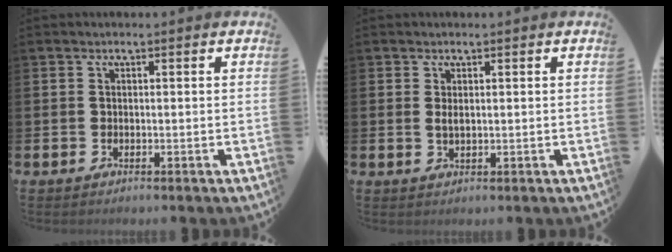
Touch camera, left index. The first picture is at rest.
{"total": 1.2, "force": [0.6, 0.4, 0.9], "torque": [-0.007, -0.002, 0.006]}